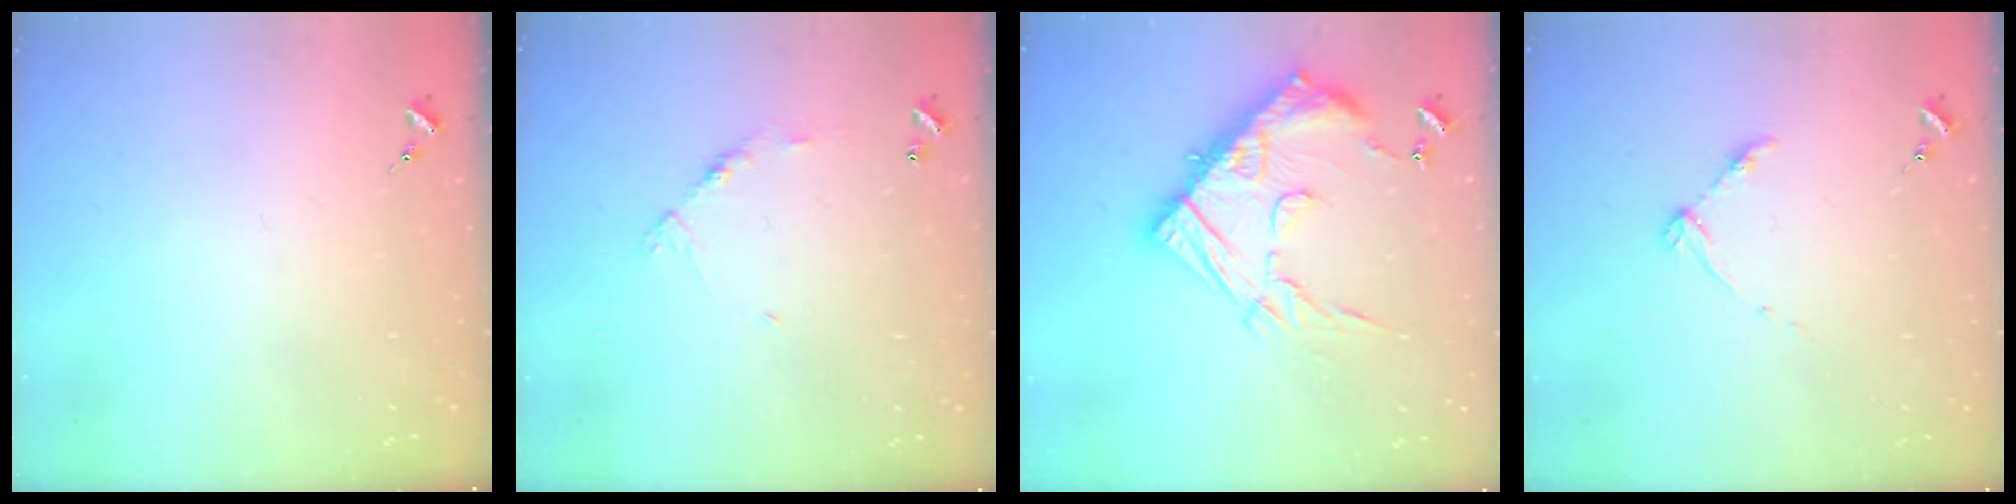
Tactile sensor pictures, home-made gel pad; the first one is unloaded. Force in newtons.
{"total": 6.5, "press": 6.5, "slide": 0.4}
{"total": 21.5, "press": 21.4, "slide": 2.1}
{"total": 4.6, "press": 4.5, "slide": 0.6}